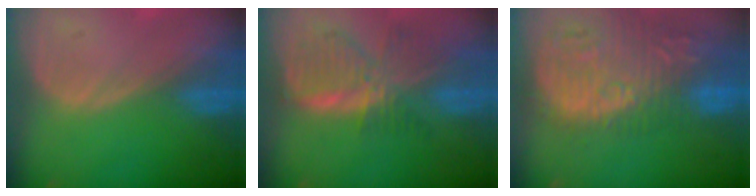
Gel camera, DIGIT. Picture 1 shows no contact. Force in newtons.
{"total": 8.4, "press": 7.3, "slide": 4.0}
{"total": 15.4, "press": 13.0, "slide": 8.2}